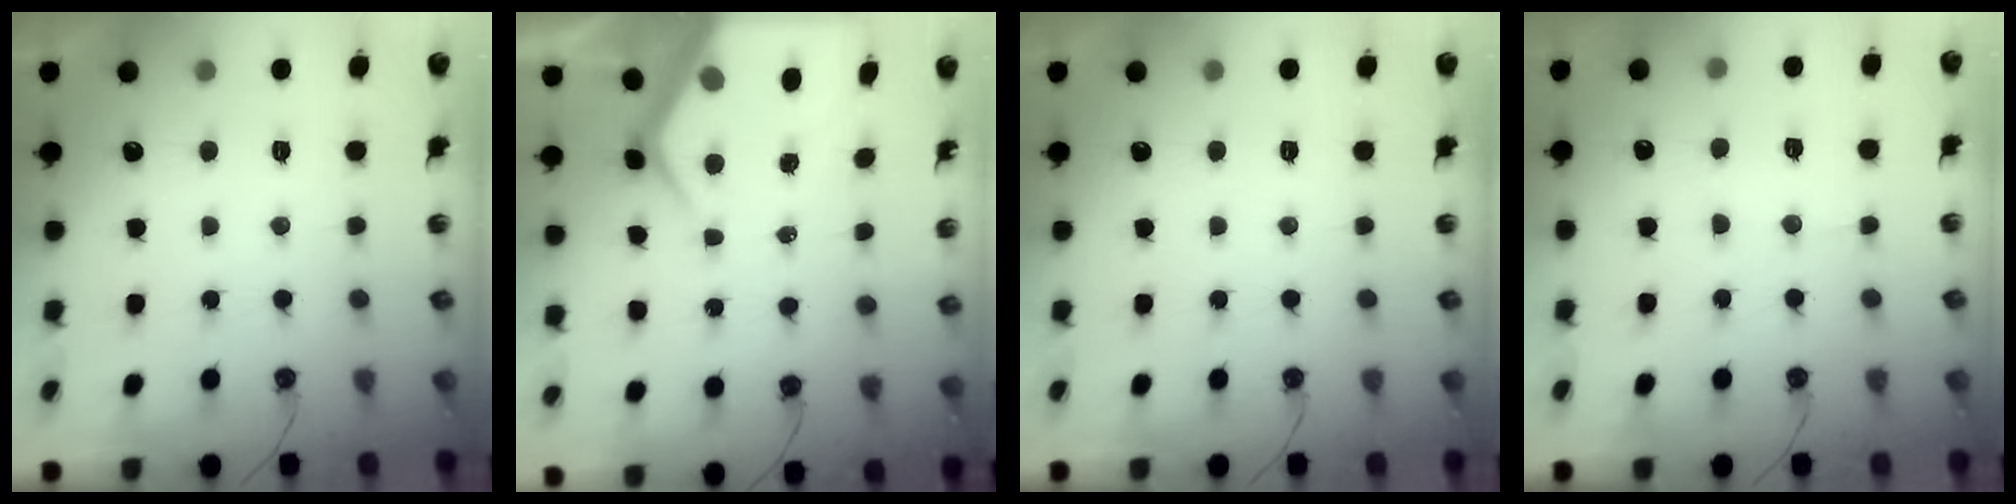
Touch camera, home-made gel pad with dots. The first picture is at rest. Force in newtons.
{"total": 8.9, "press": 8.8, "slide": 0.8}
{"total": 0.0}
{"total": 6.5, "press": 6.4, "slide": 0.6}